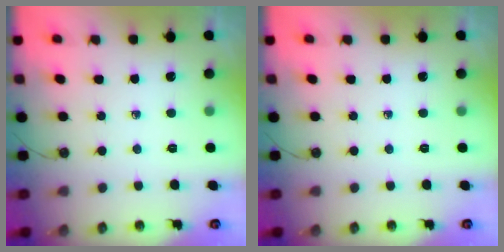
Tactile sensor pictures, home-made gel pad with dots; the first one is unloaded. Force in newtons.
{"total": 0.0}